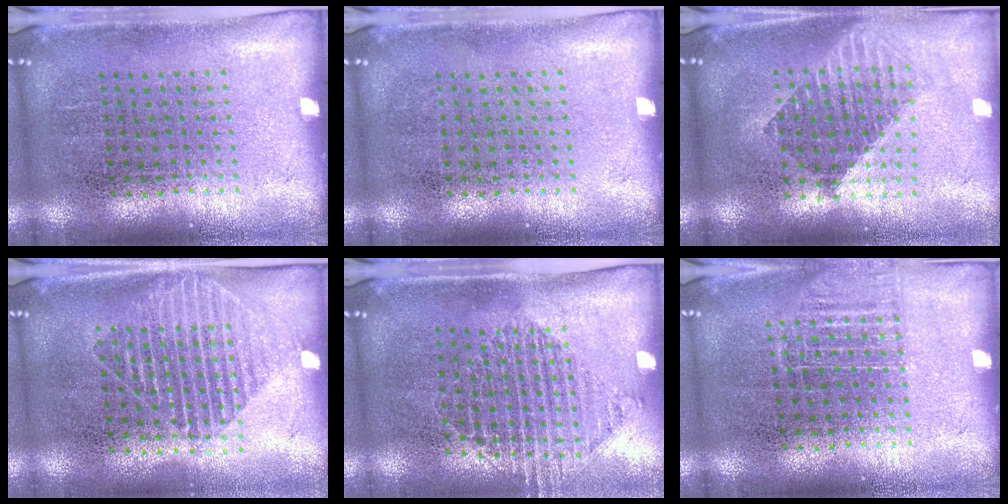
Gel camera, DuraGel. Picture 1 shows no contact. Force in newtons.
{"total": 0.0}
{"total": 1.6, "press": 1.4, "slide": 0.9}
{"total": 1.5, "press": 1.3, "slide": 0.8}
{"total": 1.4, "press": 1.2, "slide": 0.7}
{"total": 1.1, "press": 0.9, "slide": 0.5}